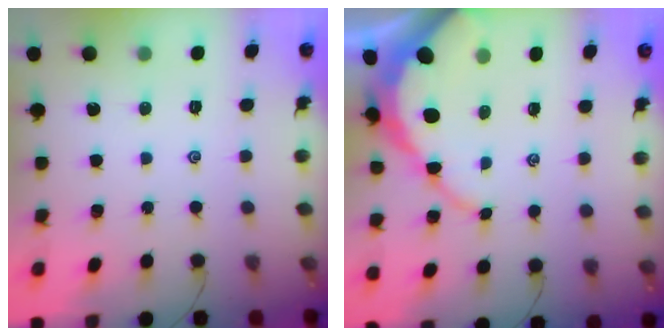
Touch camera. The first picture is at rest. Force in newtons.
{"total": 10.0, "press": 10.0, "slide": 1.1}